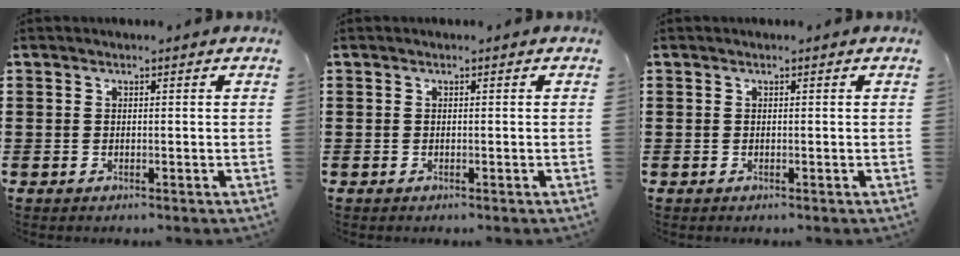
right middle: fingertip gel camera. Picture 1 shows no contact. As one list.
[{"total": 0.0}, {"total": 0.0}]